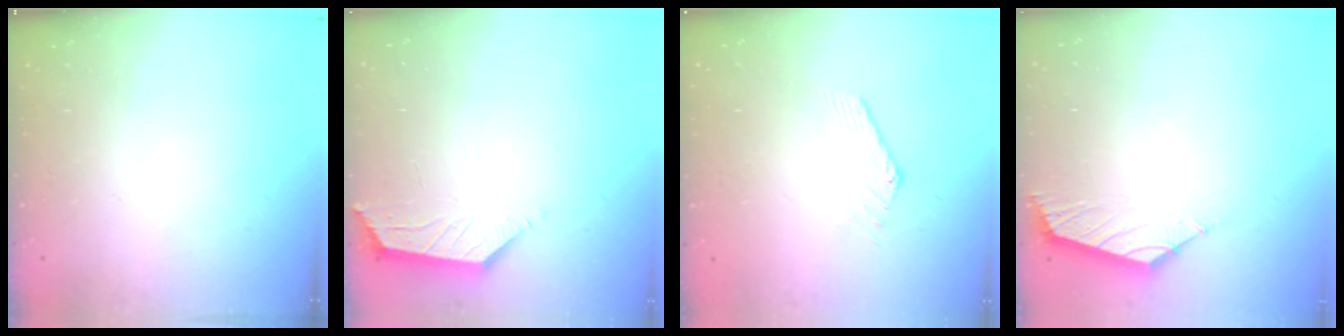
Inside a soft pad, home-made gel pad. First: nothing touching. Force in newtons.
{"total": 1.9, "press": 1.9, "slide": 0.4}
{"total": 0.0}
{"total": 2.8, "press": 2.7, "slide": 0.7}